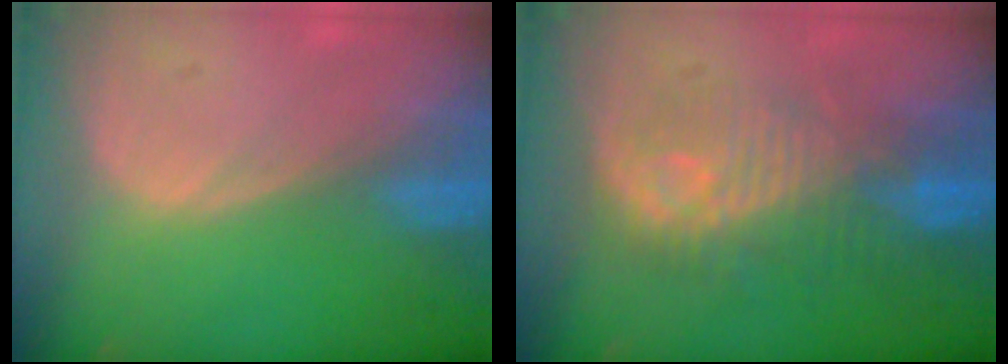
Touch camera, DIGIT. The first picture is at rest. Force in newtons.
{"total": 9.4, "press": 9.4, "slide": 1.2}